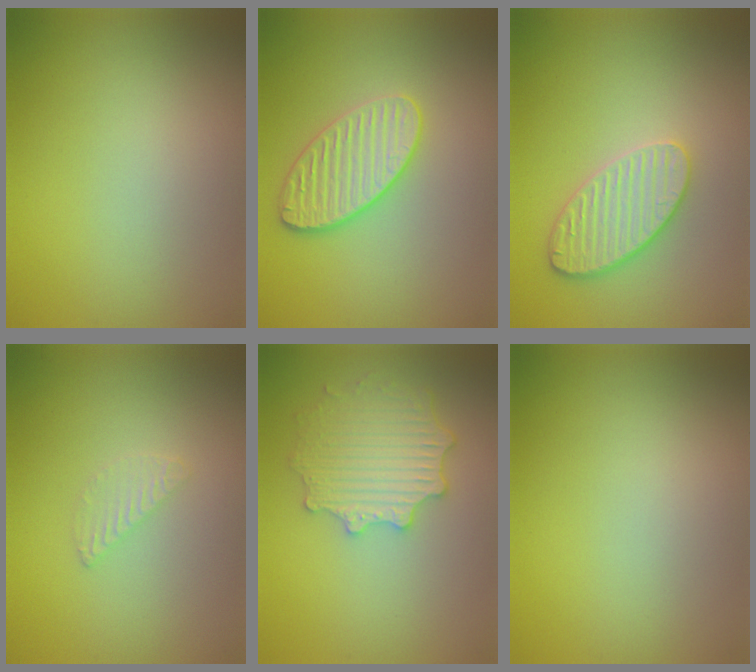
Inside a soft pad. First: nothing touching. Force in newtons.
{"total": 3.5, "press": 3.4, "slide": 0.8}
{"total": 3.5, "press": 3.4, "slide": 1.1}
{"total": 1.1, "press": 1.1, "slide": 0.1}
{"total": 4.5, "press": 4.1, "slide": 1.7}
{"total": 0.0}